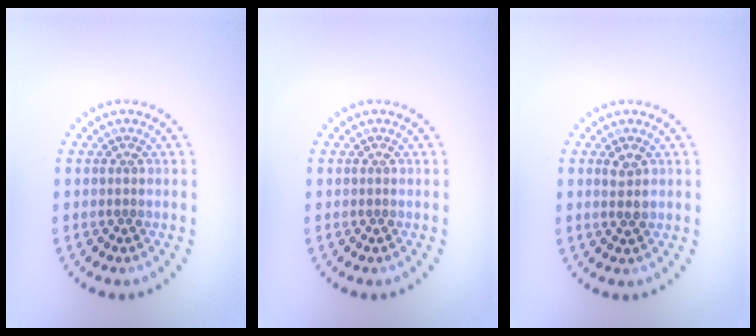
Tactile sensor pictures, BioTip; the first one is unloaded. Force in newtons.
{"total": 0.0}
{"total": 1.4, "press": 1.4, "slide": 0.3}